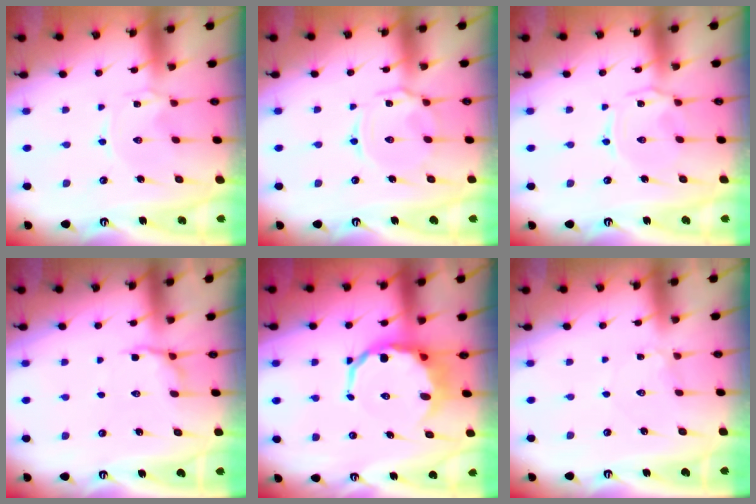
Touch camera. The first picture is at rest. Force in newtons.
{"total": 5.8, "press": 5.8, "slide": 0.2}
{"total": 1.5, "press": 1.4, "slide": 0.5}
{"total": 6.4, "press": 6.2, "slide": 1.5}
{"total": 9.7, "press": 9.4, "slide": 2.5}
{"total": 2.7, "press": 2.7, "slide": 0.2}